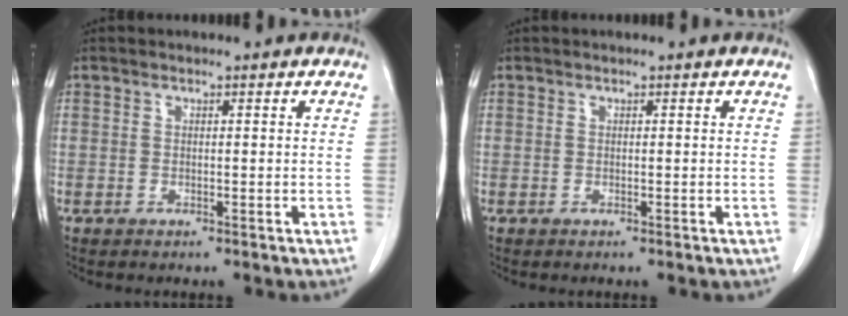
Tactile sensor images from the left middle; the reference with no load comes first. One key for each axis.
{"total": 0.0}